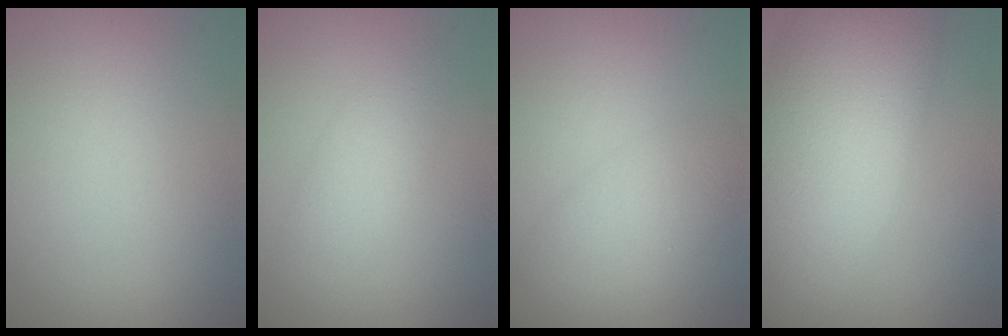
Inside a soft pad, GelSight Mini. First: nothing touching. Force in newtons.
{"total": 2.6, "press": 2.6, "slide": 0.1}
{"total": 3.7, "press": 3.7, "slide": 0.0}
{"total": 12.7, "press": 12.7, "slide": 0.9}